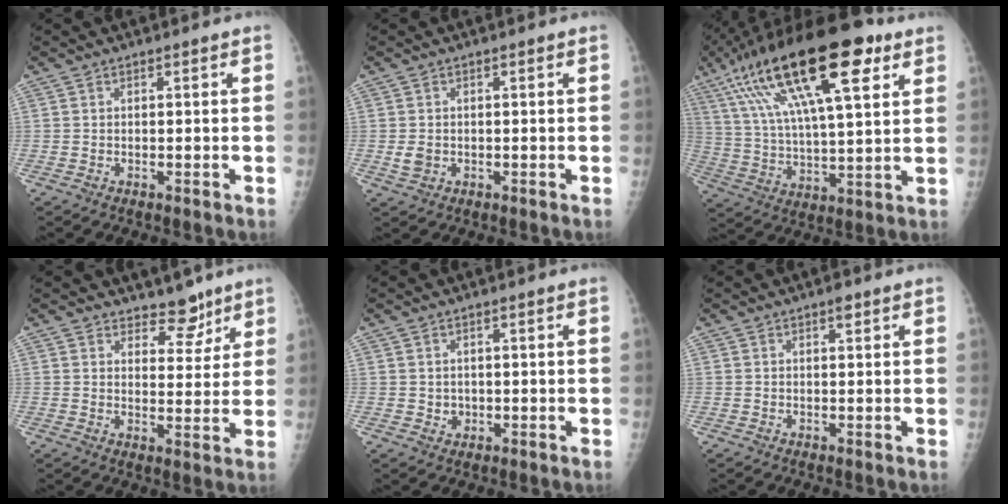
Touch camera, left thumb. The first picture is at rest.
{"total": 2.2, "force": [-0.2, 1.8, 1.2], "torque": [-0.019, -0.002, 0.000]}
{"total": 26.3, "force": [12.5, 8.6, 21.4], "torque": [-0.376, -0.004, 0.212]}
{"total": 5.6, "force": [4.6, 2.9, 1.6], "torque": [0.012, -0.033, 0.069]}
{"total": 1.4, "force": [0.2, 1.3, 0.4], "torque": [-0.003, -0.002, 0.008]}
{"total": 1.3, "force": [0.8, 0.5, 0.9], "torque": [-0.007, -0.001, 0.009]}